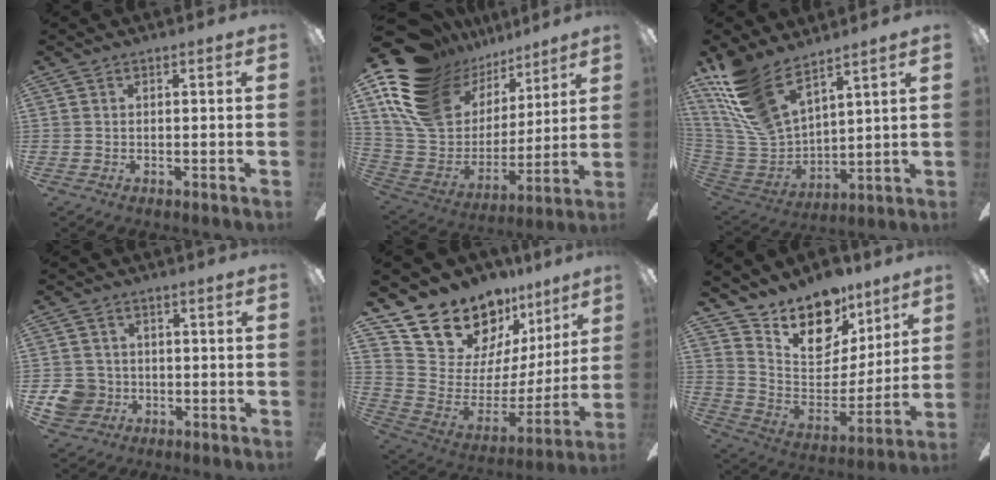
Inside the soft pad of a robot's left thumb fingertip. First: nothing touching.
{"total": 21.1, "force": [12.0, 13.8, 10.6], "torque": [-0.223, -0.061, 0.233]}
{"total": 16.9, "force": [12.3, 7.1, 9.2], "torque": [-0.242, -0.068, 0.229]}
{"total": 7.0, "force": [-1.2, 6.6, 2.1], "torque": [-0.048, 0.011, -0.018]}
{"total": 16.5, "force": [14.5, 7.1, 3.5], "torque": [-0.079, -0.136, 0.271]}
{"total": 15.0, "force": [11.0, 8.7, 5.2], "torque": [-0.091, -0.083, 0.204]}